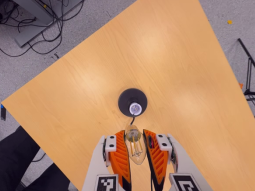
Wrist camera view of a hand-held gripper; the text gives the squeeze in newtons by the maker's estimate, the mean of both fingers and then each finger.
{"total": 23.9, "left": 26.2, "right": 21.5}